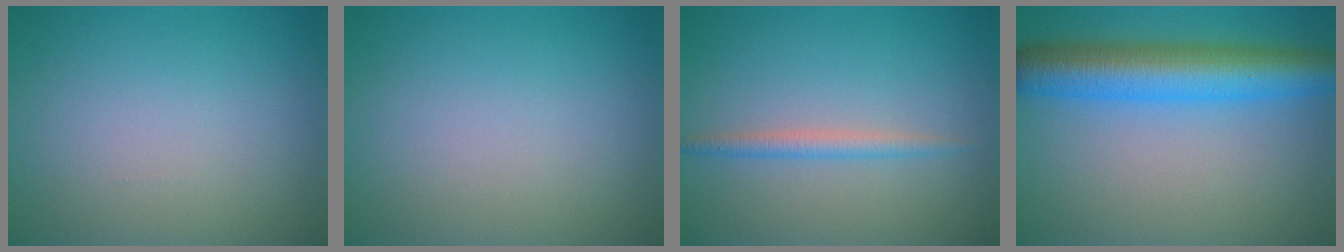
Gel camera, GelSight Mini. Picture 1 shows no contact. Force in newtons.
{"total": 0.0}
{"total": 1.7, "press": 1.7, "slide": 0.0}
{"total": 7.8, "press": 7.8, "slide": 0.1}